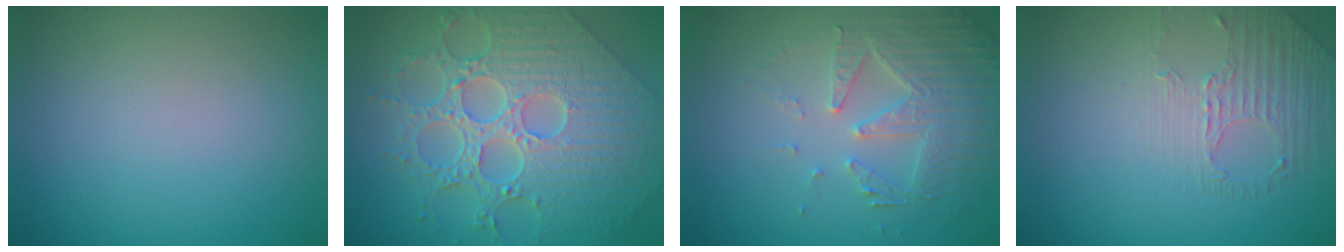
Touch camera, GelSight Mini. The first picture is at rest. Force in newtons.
{"total": 9.4, "press": 7.1, "slide": 6.3}
{"total": 5.0, "press": 3.9, "slide": 3.2}
{"total": 1.6, "press": 1.0, "slide": 1.2}